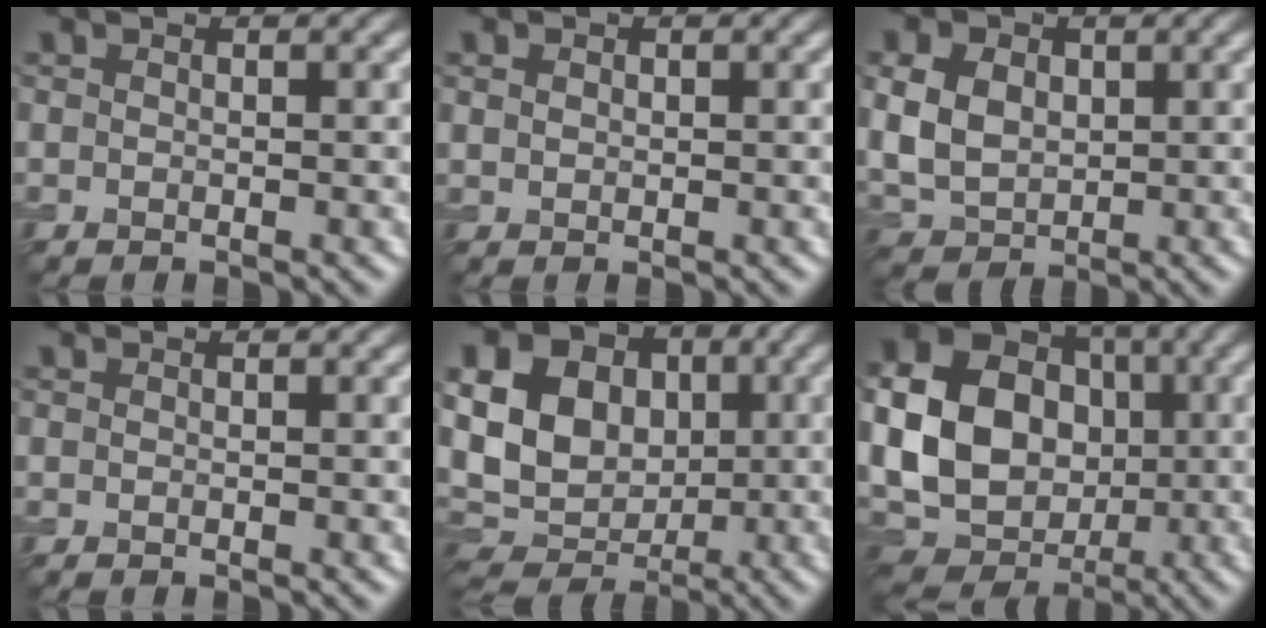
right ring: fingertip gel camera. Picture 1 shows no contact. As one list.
[{"total": 0.8, "force": [0.3, 0.7, 0.4], "torque": [-0.008, -0.001, 0.006]}, {"total": 6.2, "force": [0.9, 4.8, 3.9], "torque": [-0.102, 0.008, 0.018]}, {"total": 0.0}, {"total": 15.6, "force": [2.9, 13.1, 8.0], "torque": [-0.188, 0.030, 0.032]}, {"total": 14.6, "force": [0.0, 11.9, 8.6], "torque": [-0.177, -0.001, 0.001]}]